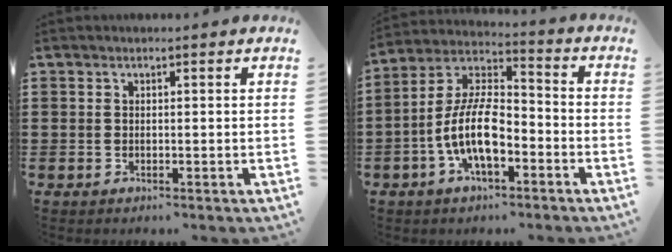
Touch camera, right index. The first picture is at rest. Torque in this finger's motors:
{"motor_torque": [2.14, 0.00, 1.05, 0.21]}